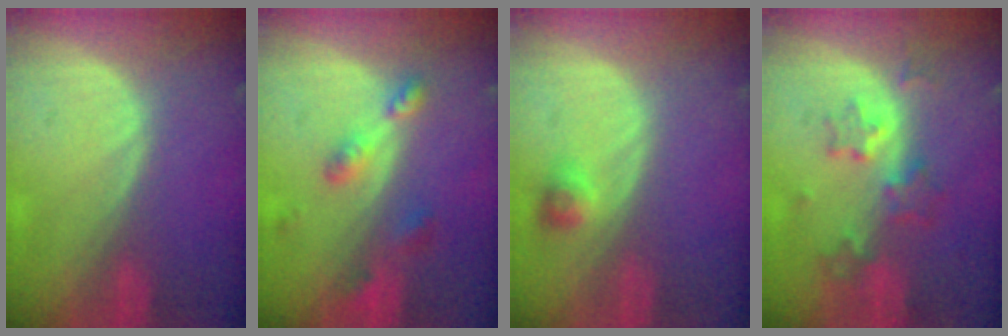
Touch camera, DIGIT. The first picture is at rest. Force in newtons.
{"total": 5.3, "press": 4.7, "slide": 2.5}
{"total": 2.3, "press": 2.2, "slide": 0.7}
{"total": 6.4, "press": 5.9, "slide": 2.7}